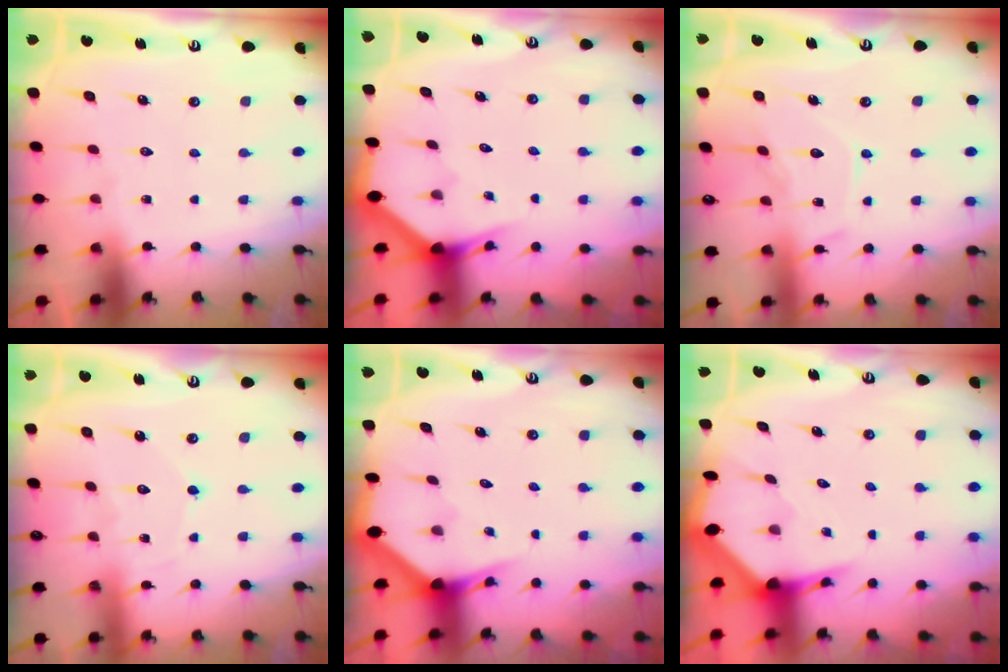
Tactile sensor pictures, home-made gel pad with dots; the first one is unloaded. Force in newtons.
{"total": 2.7, "press": 2.7, "slide": 0.0}
{"total": 10.5, "press": 10.5, "slide": 0.9}
{"total": 3.8, "press": 3.7, "slide": 0.4}
{"total": 2.7, "press": 2.7, "slide": 0.2}
{"total": 4.4, "press": 4.4, "slide": 0.6}